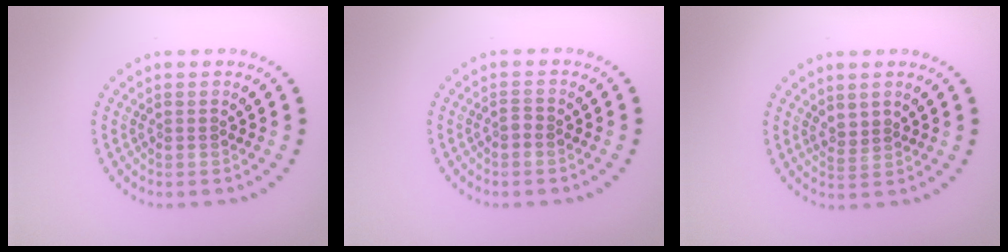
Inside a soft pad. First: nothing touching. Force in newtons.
{"total": 0.6, "press": 0.5, "slide": 0.3}
{"total": 1.5, "press": 1.2, "slide": 0.8}